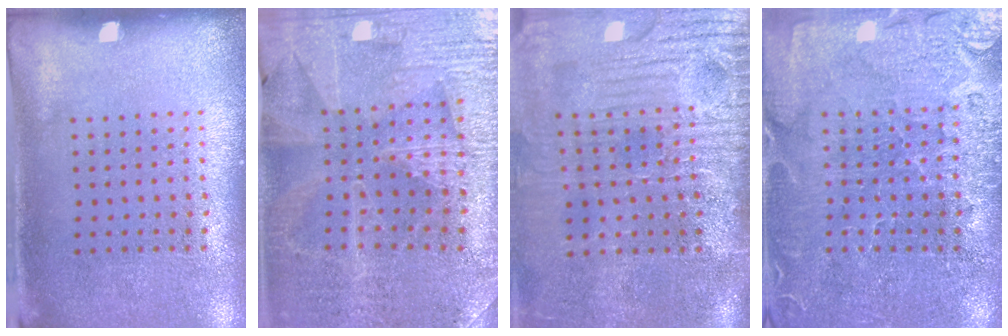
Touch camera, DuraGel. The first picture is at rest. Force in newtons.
{"total": 3.1, "press": 3.0, "slide": 0.4}
{"total": 4.7, "press": 4.1, "slide": 2.5}
{"total": 3.5, "press": 3.4, "slide": 1.0}